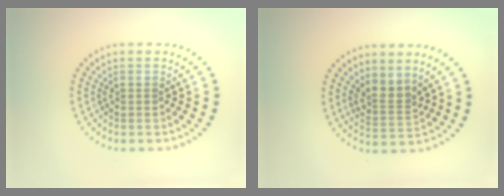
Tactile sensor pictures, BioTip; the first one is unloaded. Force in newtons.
{"total": 2.5, "press": 1.8, "slide": 1.7}